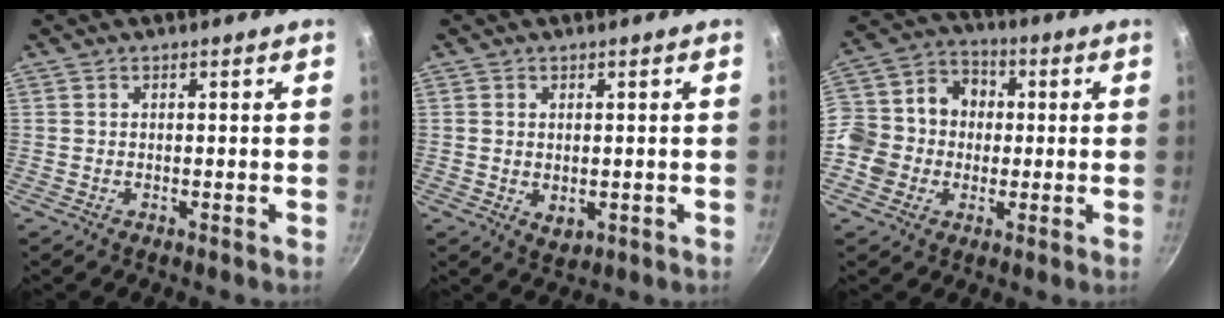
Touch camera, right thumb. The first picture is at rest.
{"total": 3.2, "force": [-0.1, 2.2, 2.3], "torque": [-0.035, -0.009, 0.003]}
{"total": 14.4, "force": [-0.6, 12.8, 6.6], "torque": [-0.096, 0.038, -0.026]}